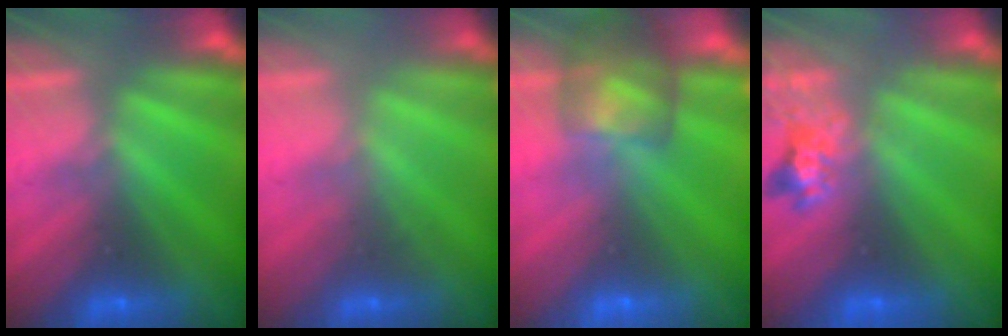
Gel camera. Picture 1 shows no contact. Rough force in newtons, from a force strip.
{"total": 2.2}
{"total": 7.7}
{"total": 2.4}